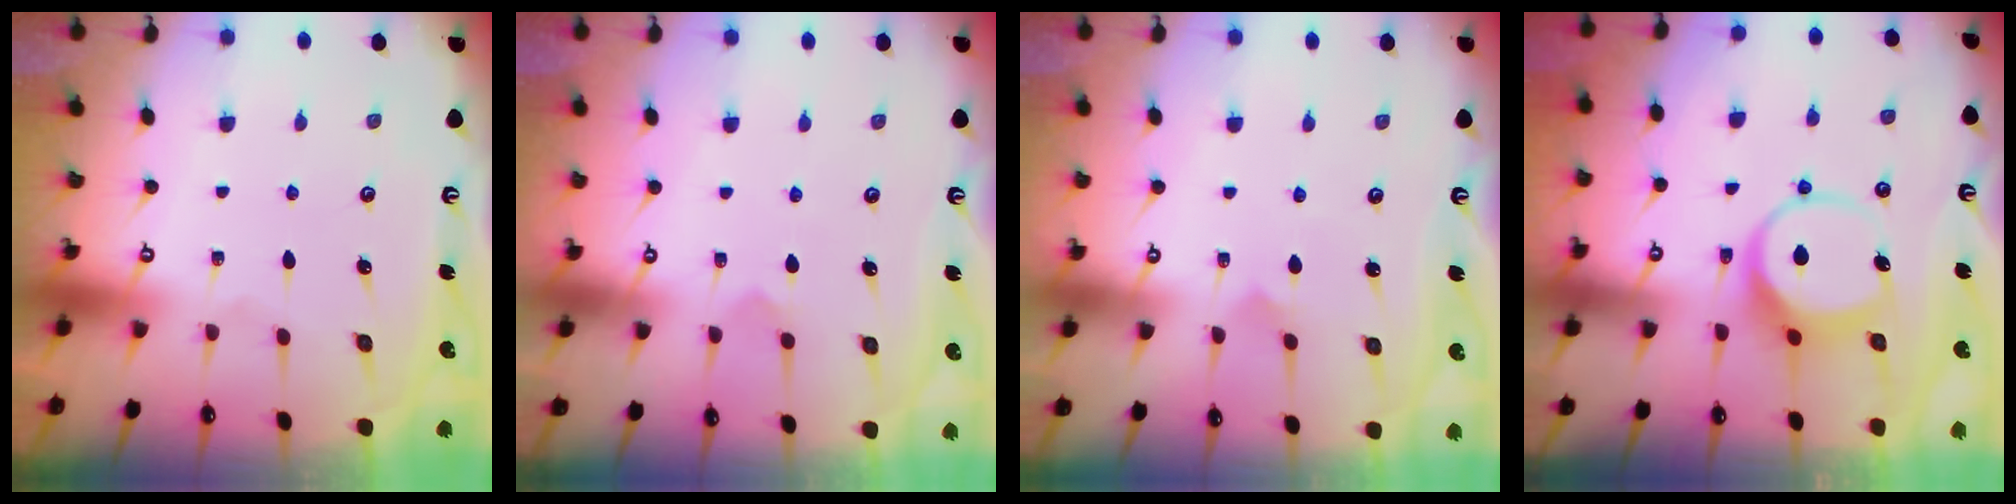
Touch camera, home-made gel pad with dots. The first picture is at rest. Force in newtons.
{"total": 3.7, "press": 3.6, "slide": 0.7}
{"total": 5.5, "press": 5.4, "slide": 0.5}
{"total": 7.2, "press": 7.1, "slide": 1.1}